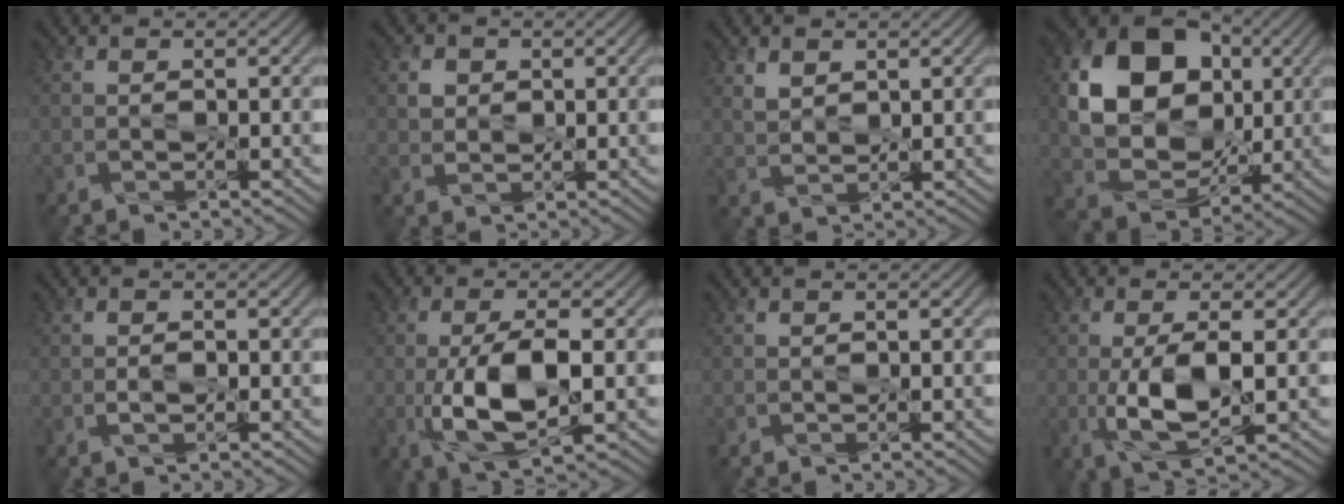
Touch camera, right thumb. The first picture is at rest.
{"total": 2.1, "force": [0.6, 1.8, 0.8], "torque": [-0.019, -0.004, 0.008]}
{"total": 2.4, "force": [1.5, 1.5, 1.3], "torque": [-0.034, -0.004, 0.034]}
{"total": 15.0, "force": [3.2, 11.6, 9.0], "torque": [-0.189, 0.014, 0.068]}
{"total": 1.3, "force": [-0.3, 0.6, 1.1], "torque": [-0.023, -0.001, -0.006]}
{"total": 8.9, "force": [-1.6, 3.3, 8.1], "torque": [-0.163, -0.006, -0.027]}
{"total": 0.0}
{"total": 6.5, "force": [-0.8, 2.1, 6.1], "torque": [-0.127, -0.006, -0.013]}